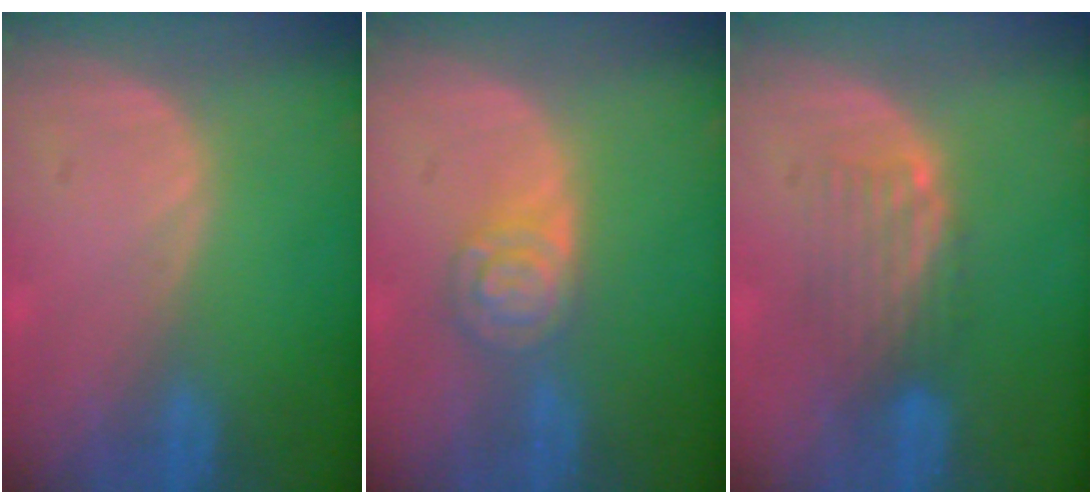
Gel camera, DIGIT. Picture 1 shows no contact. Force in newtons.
{"total": 5.3, "press": 4.6, "slide": 2.6}
{"total": 5.0, "press": 4.3, "slide": 2.6}